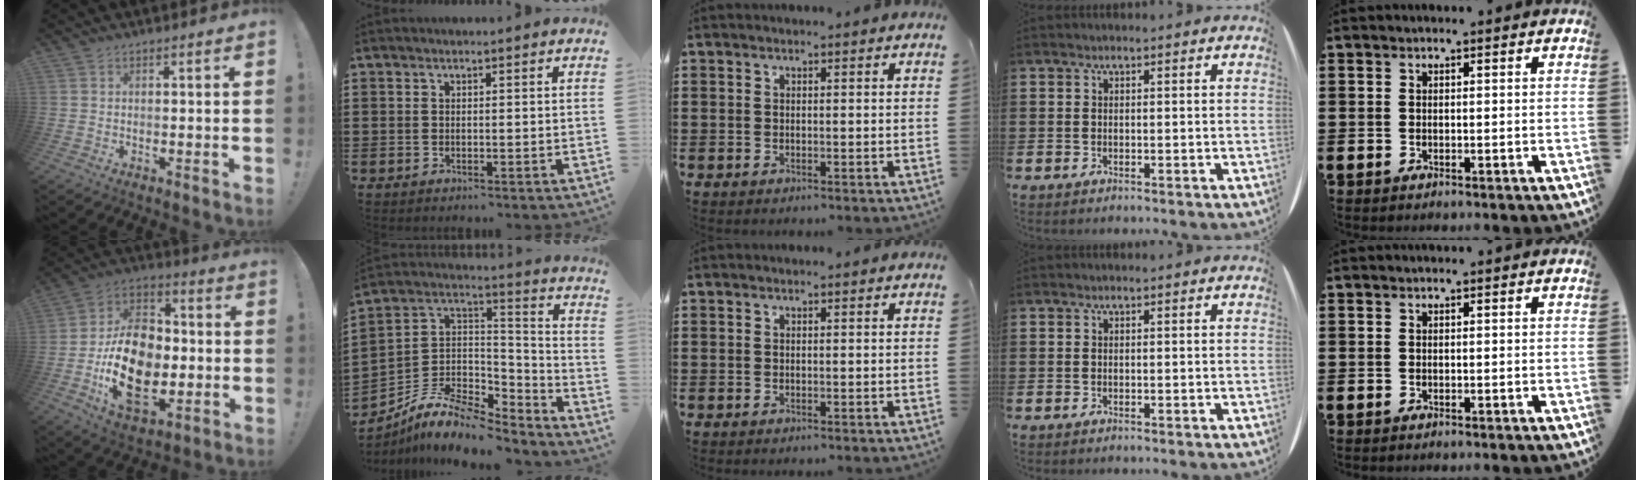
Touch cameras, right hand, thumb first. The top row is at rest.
{"thumb": {"total": 20.9, "force": [-4.0, 14.2, 14.8], "torque": [-0.278, 0.020, -0.061]}, "index": {"total": 9.7, "force": [-7.5, 3.9, 4.8], "torque": [-0.102, 0.014, -0.145]}}